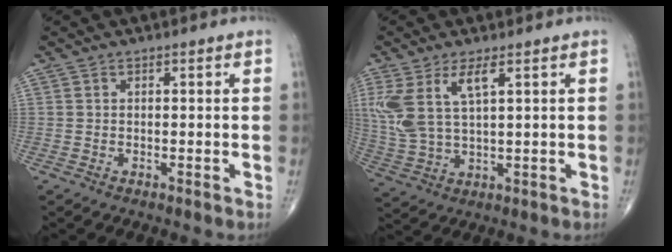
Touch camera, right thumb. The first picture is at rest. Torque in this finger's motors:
{"motor_torque": [0.07, 0.30, 0.79, 0.74, 0.10]}